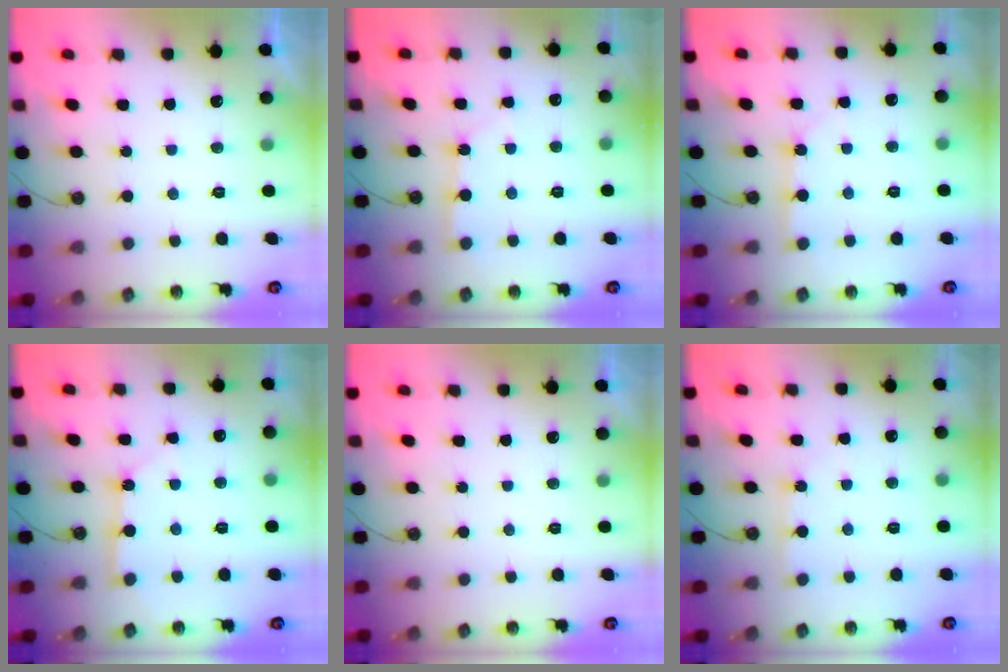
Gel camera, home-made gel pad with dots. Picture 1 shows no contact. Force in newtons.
{"total": 2.0, "press": 2.0, "slide": 0.2}
{"total": 3.0, "press": 3.0, "slide": 0.4}
{"total": 2.2, "press": 2.2, "slide": 0.3}
{"total": 0.0}
{"total": 2.8, "press": 2.7, "slide": 0.4}